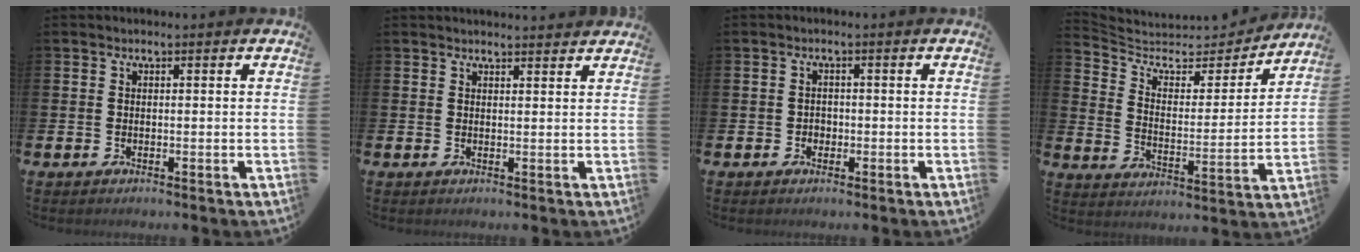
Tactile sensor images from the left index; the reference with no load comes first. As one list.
[{"total": 1.7, "force": [1.7, 0.1, 0.0], "torque": [0.006, -0.010, 0.029]}, {"total": 1.2, "force": [-0.4, 1.2, 0.3], "torque": [0.004, 0.000, -0.012]}, {"total": 6.1, "force": [5.2, 2.5, 2.0], "torque": [-0.063, -0.045, 0.081]}]